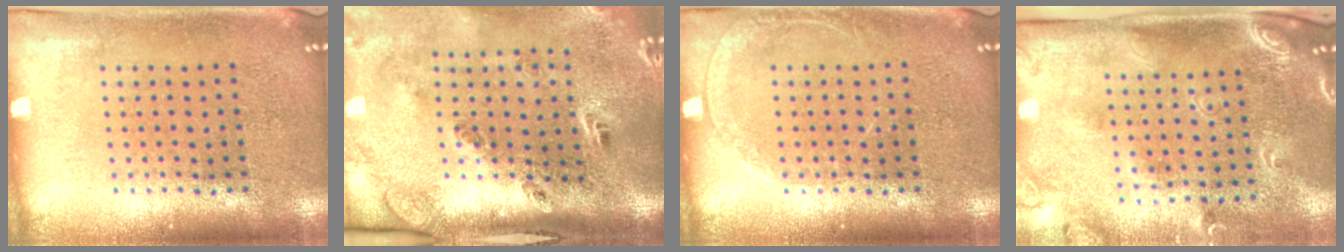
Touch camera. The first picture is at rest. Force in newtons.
{"total": 3.0, "press": 1.9, "slide": 2.4}
{"total": 1.2, "press": 1.1, "slide": 0.1}
{"total": 2.4, "press": 1.7, "slide": 1.7}